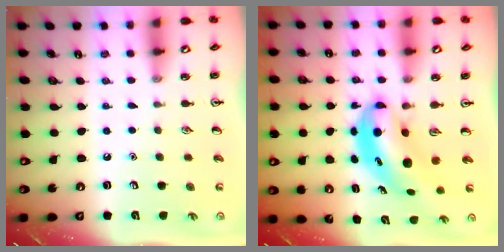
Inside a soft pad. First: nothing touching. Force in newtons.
{"total": 6.3, "press": 6.1, "slide": 1.7}